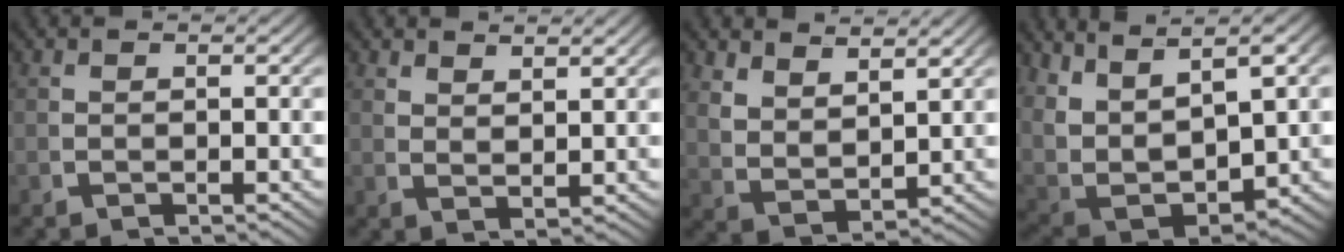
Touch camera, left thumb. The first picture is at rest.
{"total": 2.2, "force": [2.1, 0.2, 0.7], "torque": [-0.011, -0.005, 0.049]}
{"total": 4.4, "force": [2.2, 2.7, 2.6], "torque": [-0.064, -0.026, 0.062]}
{"total": 12.6, "force": [2.4, 9.0, 8.4], "torque": [-0.209, -0.037, 0.054]}